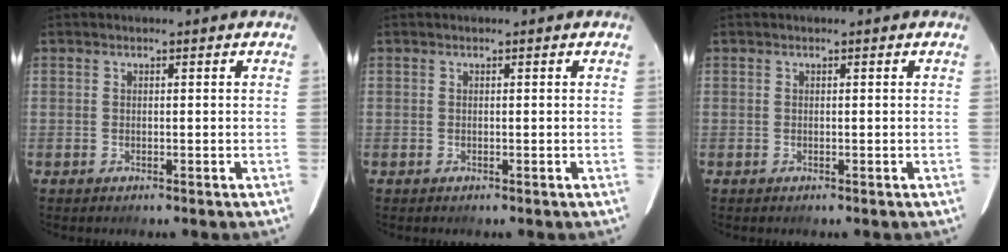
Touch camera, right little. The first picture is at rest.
{"total": 0.0}
{"total": 0.0}